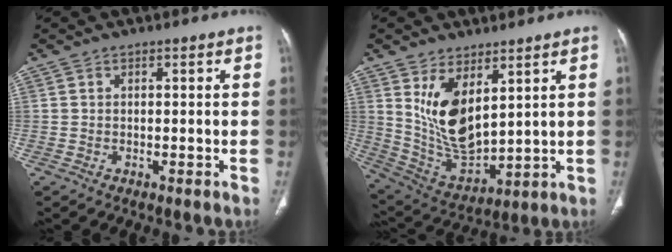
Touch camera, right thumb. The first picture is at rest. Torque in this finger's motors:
{"motor_torque": [2.21, 2.05, 1.20, 0.04, 0.25]}